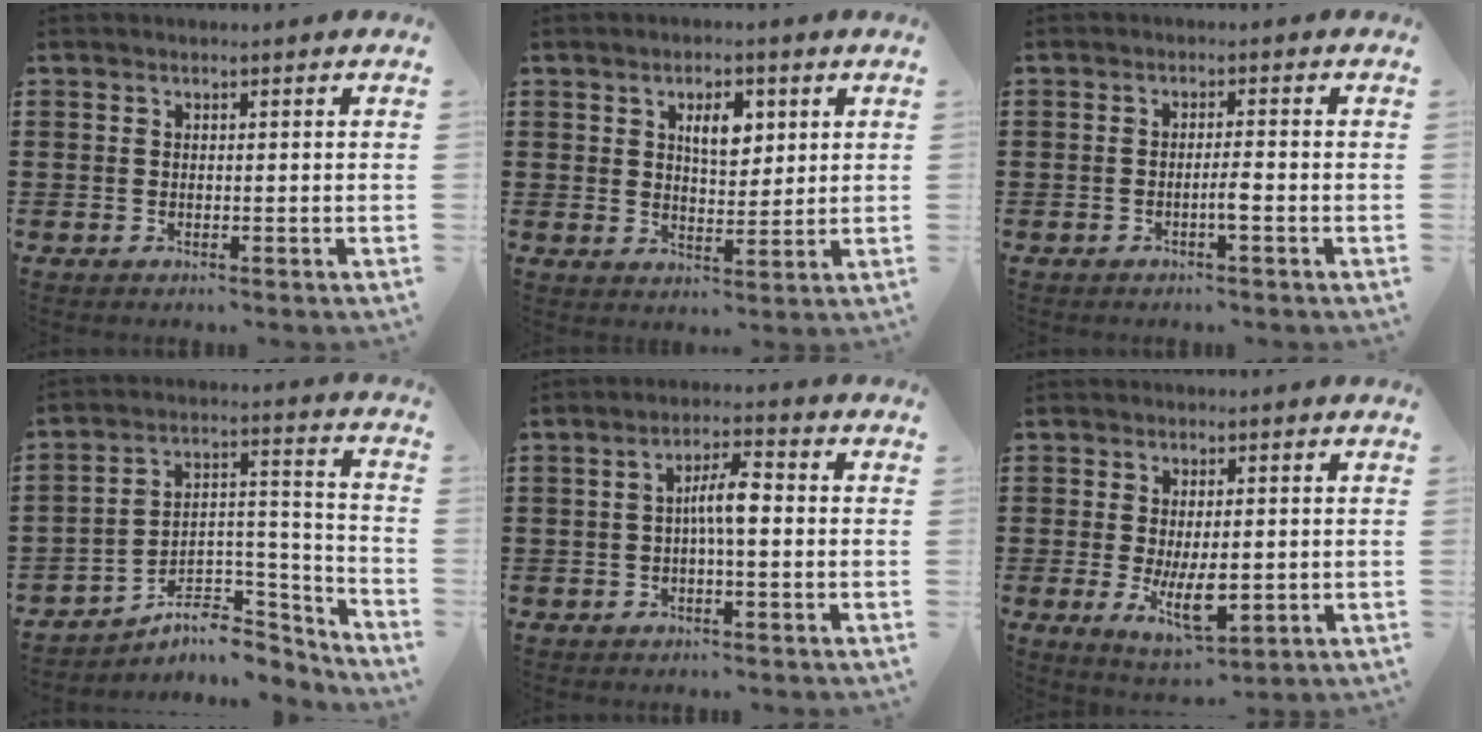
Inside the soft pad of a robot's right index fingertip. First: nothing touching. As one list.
[{"total": 5.1, "force": [2.1, 2.5, 3.9], "torque": [-0.062, 0.001, 0.030]}, {"total": 2.3, "force": [-1.0, 0.0, 2.1], "torque": [-0.038, -0.001, -0.018]}, {"total": 5.9, "force": [-4.6, 3.3, 1.8], "torque": [-0.031, 0.003, -0.086]}, {"total": 5.0, "force": [-0.3, 1.2, 4.8], "torque": [-0.088, 0.010, -0.008]}, {"total": 7.2, "force": [-0.8, 3.0, 6.5], "torque": [-0.116, -0.012, -0.015]}]